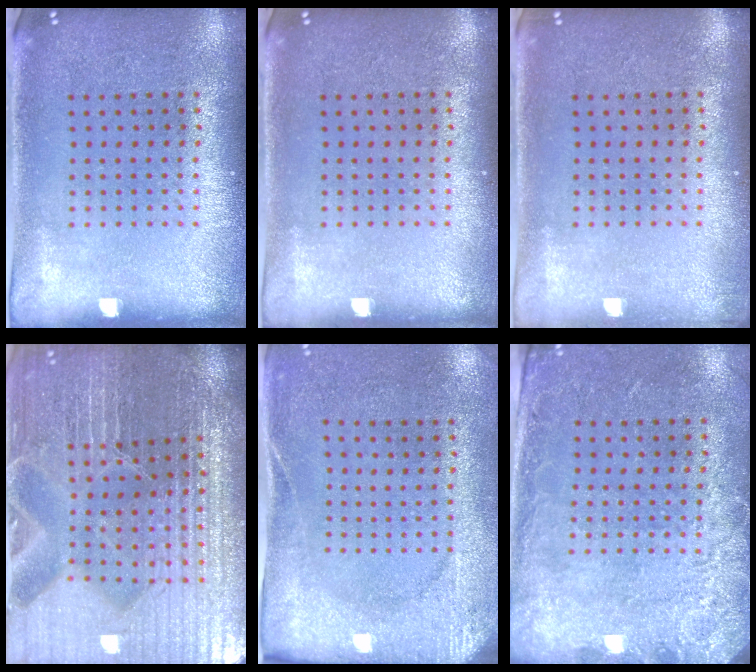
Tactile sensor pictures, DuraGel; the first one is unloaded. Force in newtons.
{"total": 0.0}
{"total": 0.8, "press": 0.7, "slide": 0.4}
{"total": 5.3, "press": 5.1, "slide": 1.7}
{"total": 2.6, "press": 2.0, "slide": 1.6}
{"total": 2.7, "press": 1.9, "slide": 1.9}